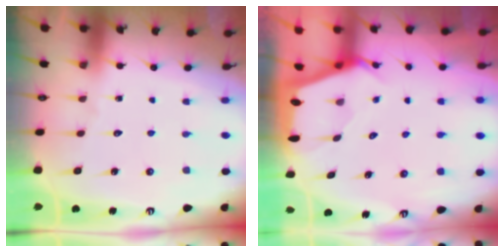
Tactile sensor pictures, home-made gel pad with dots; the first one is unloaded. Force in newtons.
{"total": 2.3, "press": 2.3, "slide": 0.3}